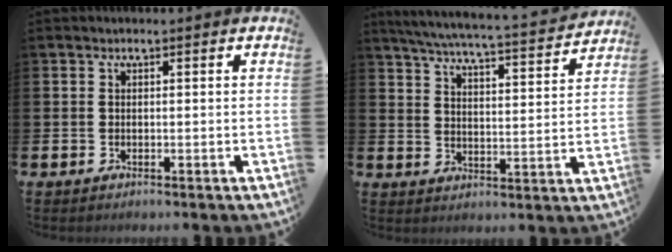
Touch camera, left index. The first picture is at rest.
{"total": 5.9, "force": [5.6, 0.1, 2.0], "torque": [-0.056, -0.044, 0.092]}